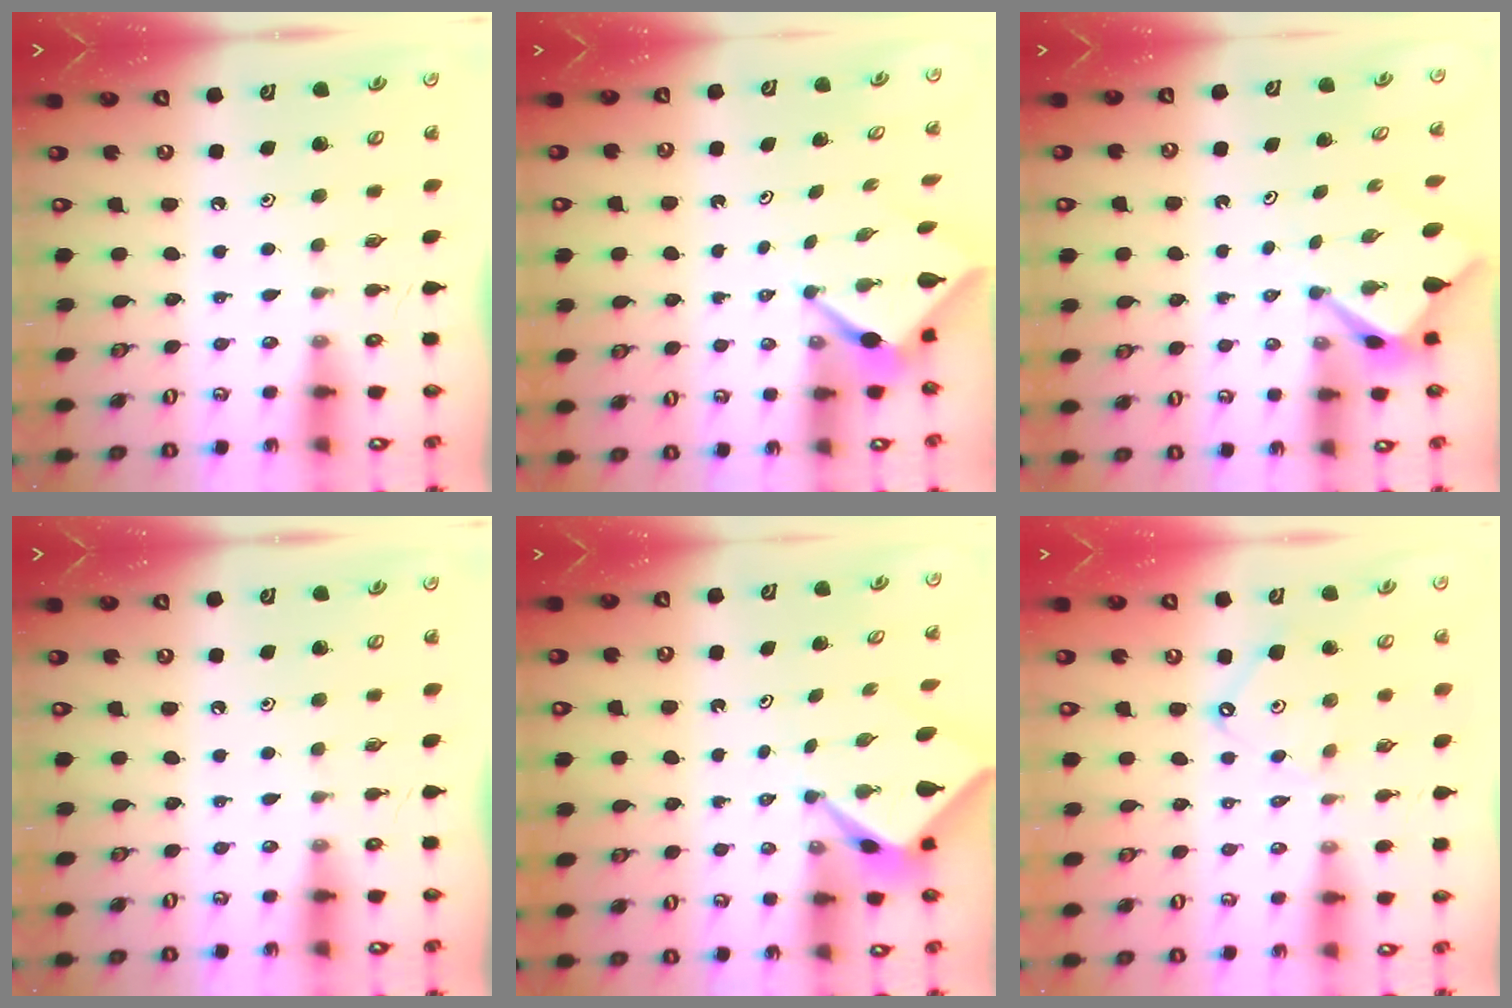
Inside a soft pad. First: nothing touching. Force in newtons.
{"total": 3.4, "press": 3.4, "slide": 0.2}
{"total": 3.2, "press": 3.2, "slide": 0.3}
{"total": 0.0}
{"total": 2.6, "press": 2.6, "slide": 0.2}
{"total": 7.4, "press": 7.3, "slide": 0.7}